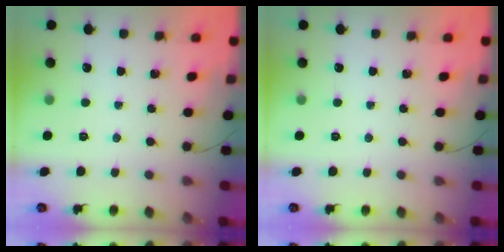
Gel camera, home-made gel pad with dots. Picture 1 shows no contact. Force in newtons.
{"total": 0.0}